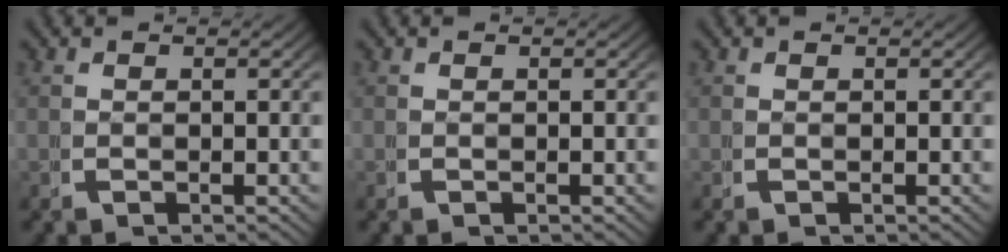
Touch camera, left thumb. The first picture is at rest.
{"total": 0.0}
{"total": 0.0}